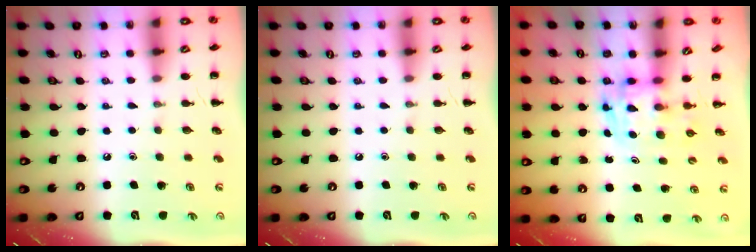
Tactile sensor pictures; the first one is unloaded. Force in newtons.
{"total": 0.0}
{"total": 3.4, "press": 3.3, "slide": 0.6}